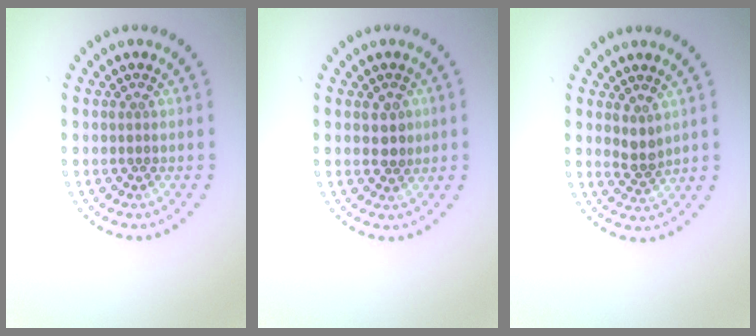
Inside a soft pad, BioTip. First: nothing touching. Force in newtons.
{"total": 1.9, "press": 1.8, "slide": 0.6}
{"total": 1.8, "press": 1.5, "slide": 0.9}